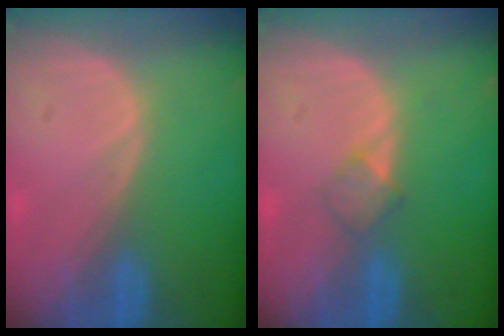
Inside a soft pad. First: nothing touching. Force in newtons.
{"total": 2.0, "press": 2.0, "slide": 0.2}